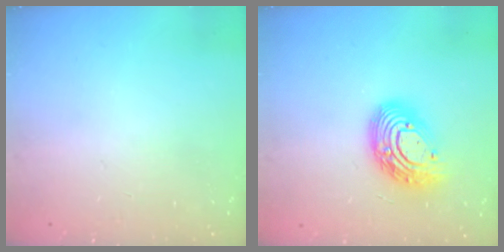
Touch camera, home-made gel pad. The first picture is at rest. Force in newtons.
{"total": 14.3, "press": 14.2, "slide": 1.3}